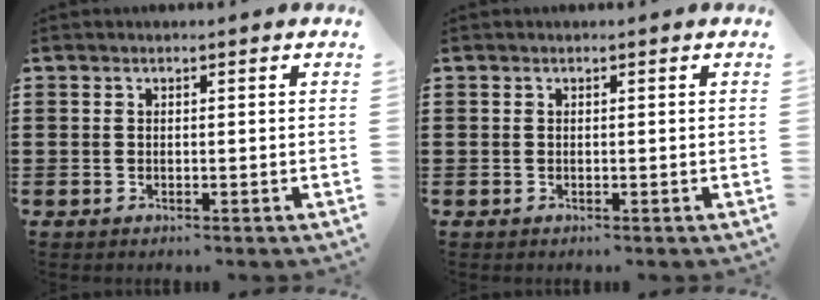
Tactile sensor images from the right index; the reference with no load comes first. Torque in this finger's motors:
{"motor_torque": [-0.09, 2.05, 0.00, 0.00]}